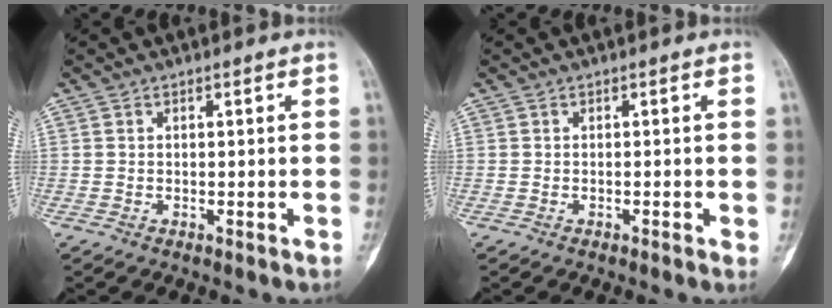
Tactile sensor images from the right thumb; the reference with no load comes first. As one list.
[{"total": 0.9, "force": [-0.3, 0.4, 0.7], "torque": [-0.006, -0.001, -0.006]}]